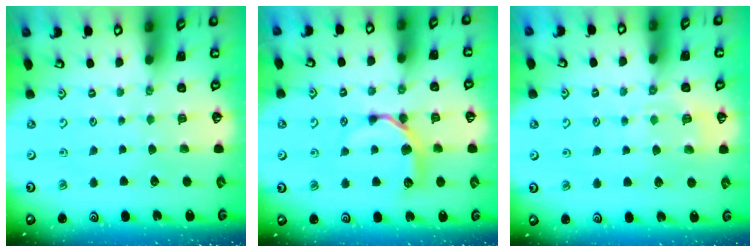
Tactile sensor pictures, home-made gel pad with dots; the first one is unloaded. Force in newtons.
{"total": 9.2, "press": 9.2, "slide": 0.3}
{"total": 6.4, "press": 6.3, "slide": 1.0}